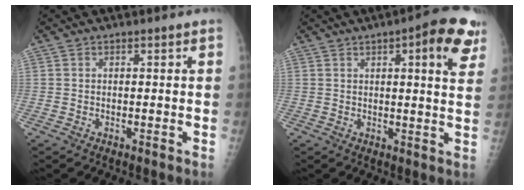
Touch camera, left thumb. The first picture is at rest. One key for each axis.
{"total": 10.5, "fx": 5.2, "fy": 2.7, "fz": 8.7, "tx": -0.085, "ty": -0.016, "tz": 0.055}